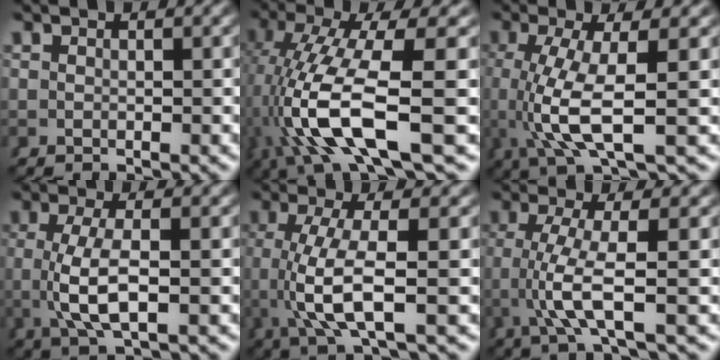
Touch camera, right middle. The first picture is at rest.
{"total": 10.8, "force": [-1.7, 4.6, 9.7], "torque": [-0.197, -0.029, -0.007]}
{"total": 6.8, "force": [-0.2, 1.9, 6.6], "torque": [-0.141, -0.019, 0.010]}
{"total": 4.5, "force": [-0.2, 0.9, 4.4], "torque": [-0.086, -0.008, 0.007]}
{"total": 6.2, "force": [-0.2, 1.4, 6.0], "torque": [-0.129, -0.016, 0.011]}
{"total": 5.3, "force": [0.0, 0.2, 5.3], "torque": [-0.111, -0.014, 0.008]}